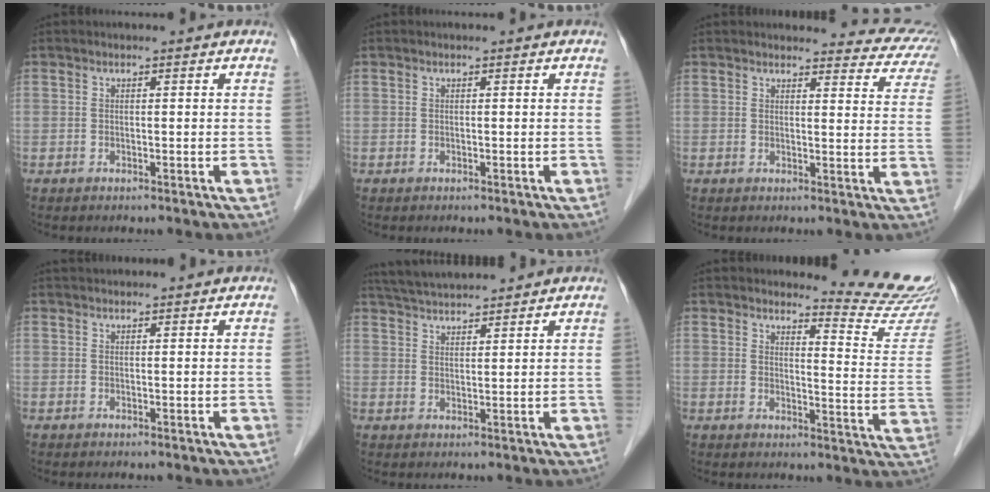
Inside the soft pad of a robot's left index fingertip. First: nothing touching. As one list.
[{"total": 0.0}, {"total": 12.2, "force": [11.6, 3.4, 2.2], "torque": [0.019, -0.033, 0.089]}, {"total": 2.9, "force": [2.8, 0.4, 0.6], "torque": [-0.010, 0.032, 0.042]}, {"total": 8.1, "force": [7.6, 0.4, 2.7], "torque": [-0.055, 0.035, 0.129]}, {"total": 12.0, "force": [11.9, -1.2, 0.9], "torque": [-0.010, -0.115, 0.128]}]